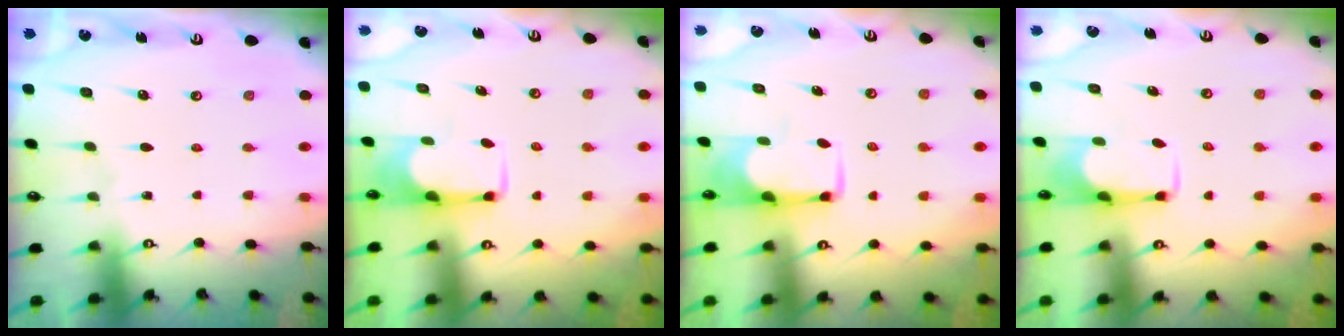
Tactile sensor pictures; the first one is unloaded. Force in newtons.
{"total": 1.8, "press": 1.5, "slide": 0.9}
{"total": 1.6, "press": 1.5, "slide": 0.6}
{"total": 2.6, "press": 2.4, "slide": 0.9}